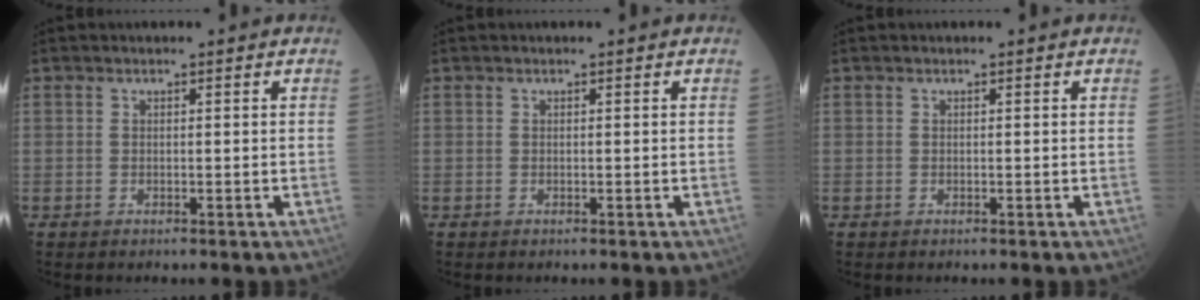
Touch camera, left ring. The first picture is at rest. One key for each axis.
{"total": 0.0}
{"total": 0.0}